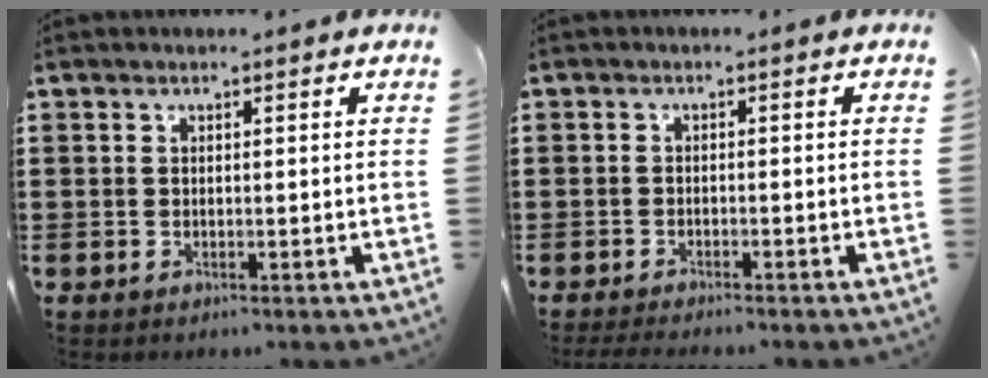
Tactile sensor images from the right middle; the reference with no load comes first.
{"total": 1.7, "force": [-1.7, 0.2, 0.1], "torque": [-0.006, -0.001, -0.036]}